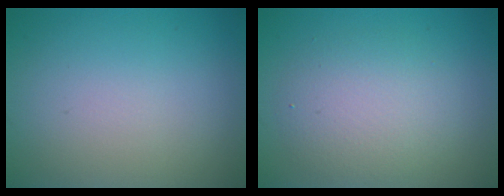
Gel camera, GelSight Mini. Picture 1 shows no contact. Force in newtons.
{"total": 4.3, "press": 4.3, "slide": 0.2}